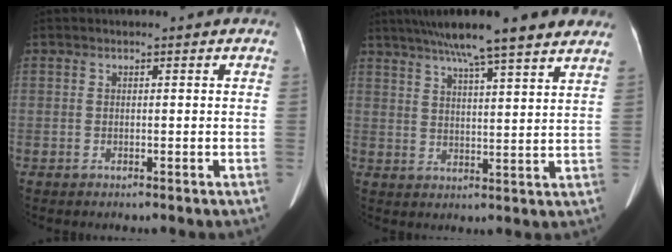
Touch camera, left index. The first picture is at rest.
{"total": 16.8, "force": [13.4, 1.0, 10.0], "torque": [-0.160, 0.033, 0.186]}